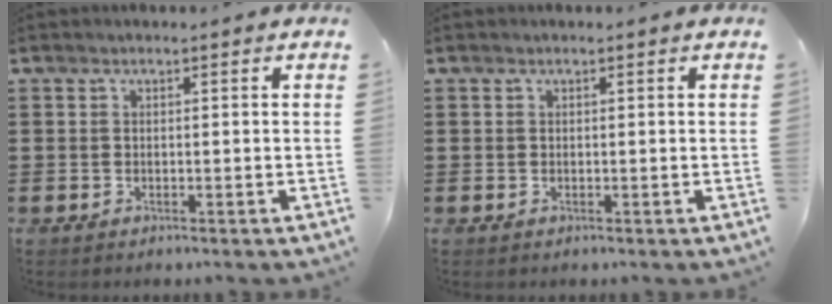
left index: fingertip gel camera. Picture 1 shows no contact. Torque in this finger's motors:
{"motor_torque": [0.00, 0.00, 0.00, 0.01]}